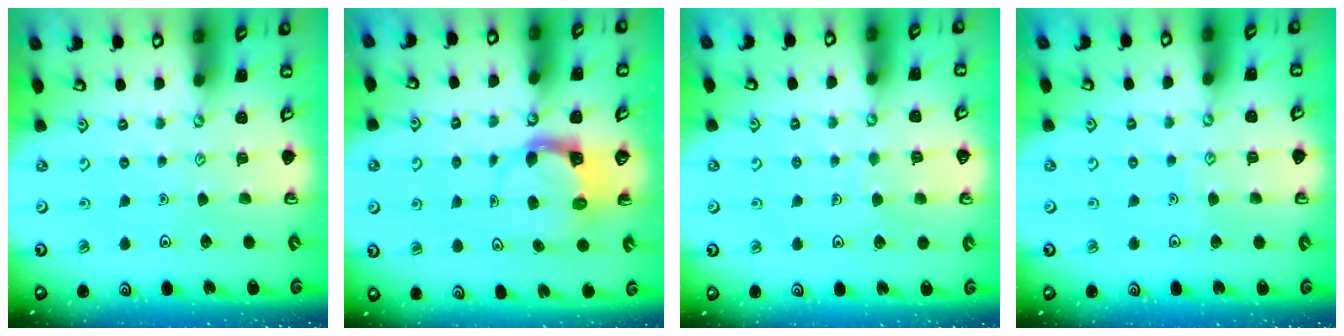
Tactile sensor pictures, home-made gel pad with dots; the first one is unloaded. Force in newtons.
{"total": 4.0, "press": 3.9, "slide": 0.4}
{"total": 2.9, "press": 2.9, "slide": 0.2}
{"total": 3.5, "press": 3.5, "slide": 0.3}